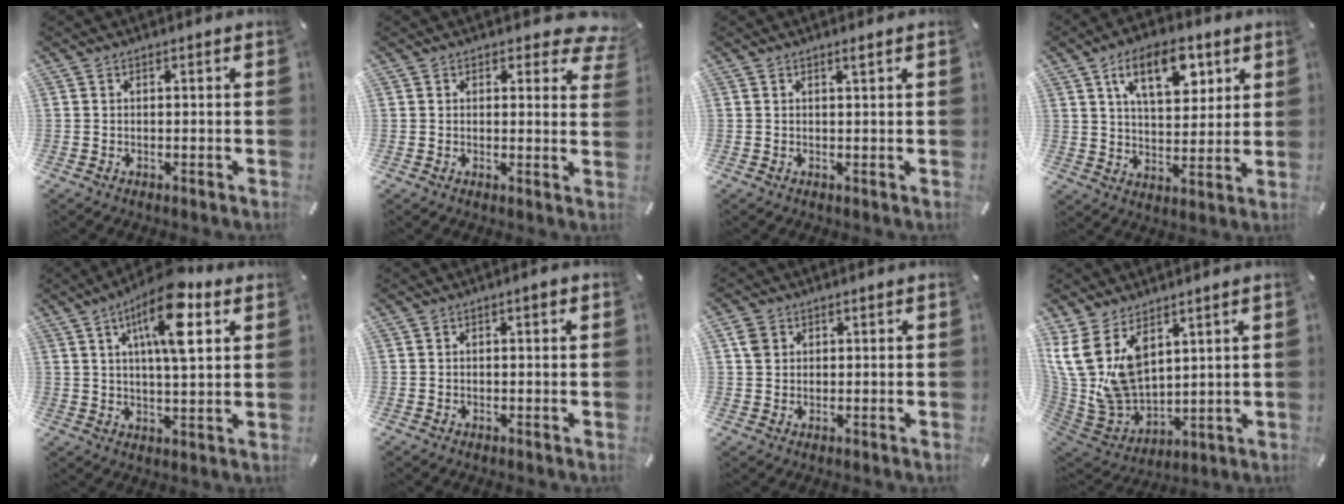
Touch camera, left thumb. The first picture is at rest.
{"total": 5.1, "force": [3.0, 2.6, 3.2], "torque": [-0.030, -0.017, 0.047]}
{"total": 1.0, "force": [0.6, -0.1, 0.8], "torque": [-0.015, -0.003, 0.011]}
{"total": 13.6, "force": [6.8, 7.1, 9.4], "torque": [-0.135, -0.020, 0.114]}
{"total": 14.4, "force": [6.6, 5.0, 11.8], "torque": [-0.193, -0.015, 0.109]}
{"total": 1.5, "force": [0.5, 0.6, 1.3], "torque": [-0.025, 0.005, 0.007]}
{"total": 3.2, "force": [1.2, 2.9, 0.9], "torque": [-0.014, 0.002, 0.021]}
{"total": 14.5, "force": [7.9, 9.1, 7.9], "torque": [-0.205, -0.061, 0.152]}